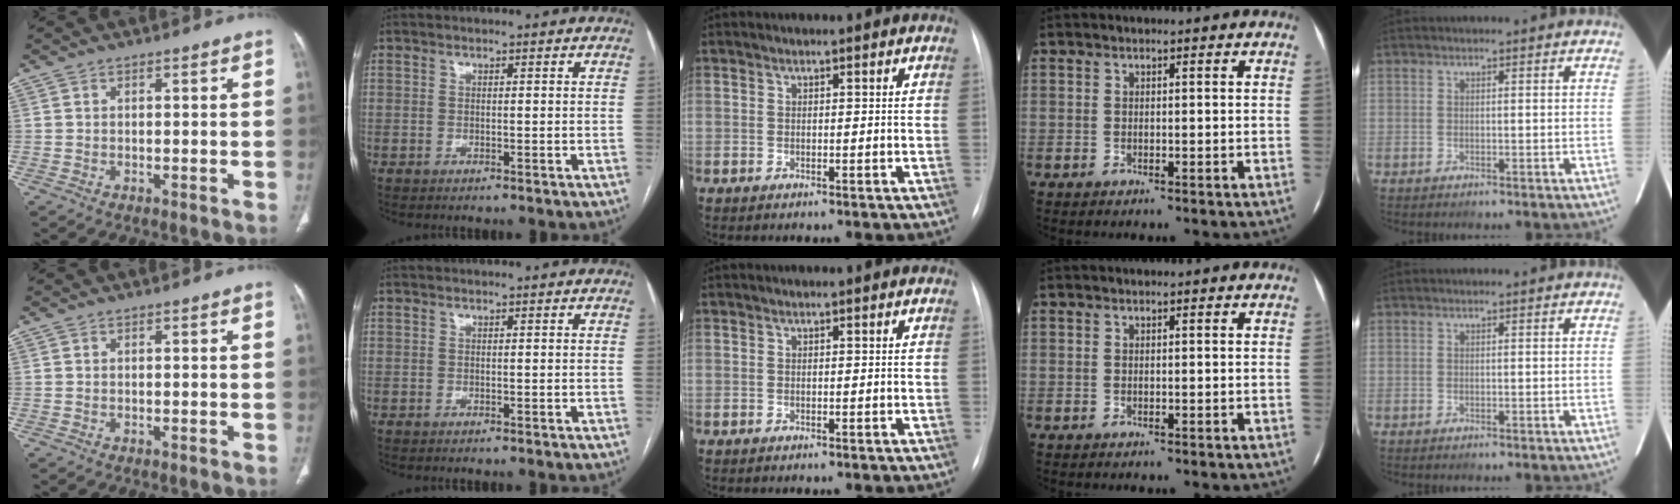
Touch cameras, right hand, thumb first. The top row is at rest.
{}